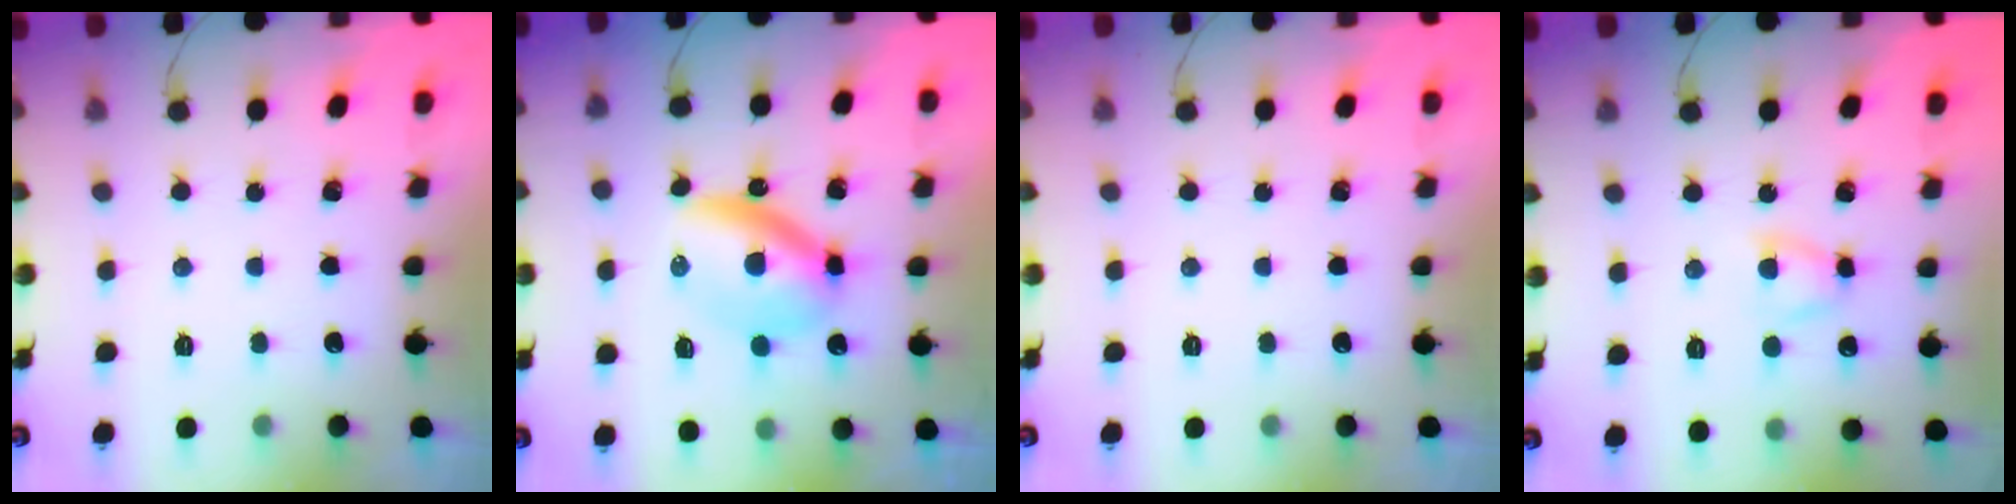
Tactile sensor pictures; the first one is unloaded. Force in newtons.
{"total": 8.1, "press": 8.1, "slide": 1.1}
{"total": 0.0}
{"total": 3.9, "press": 3.9, "slide": 0.6}